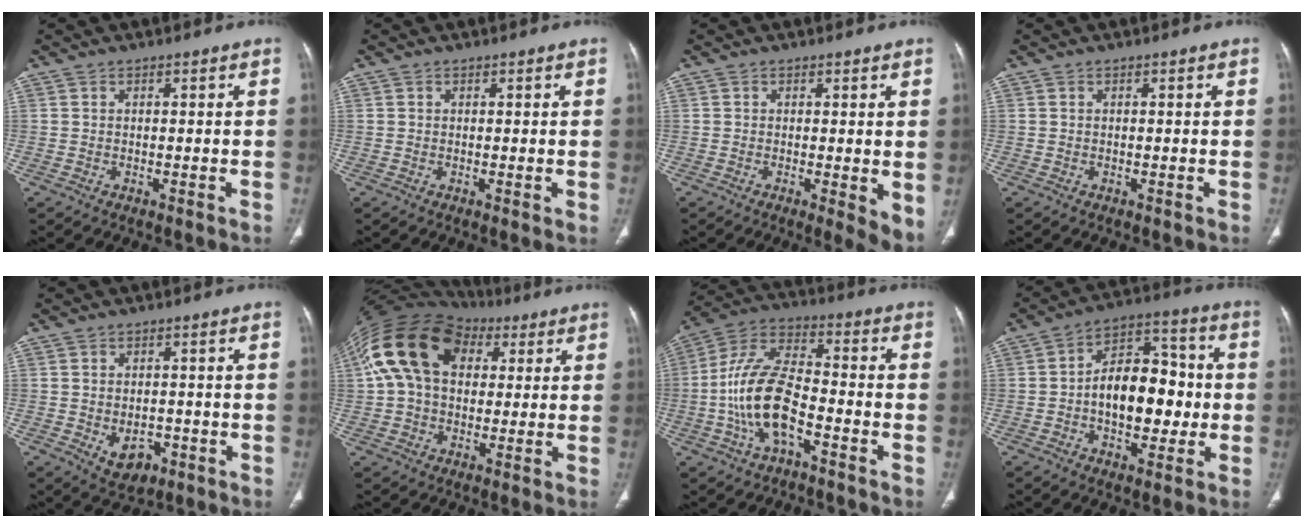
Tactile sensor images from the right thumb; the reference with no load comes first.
{"total": 0.5, "force": [0.2, 0.1, 0.5], "torque": [-0.012, -0.004, 0.002]}
{"total": 5.0, "force": [-0.2, 1.5, 4.7], "torque": [-0.064, -0.015, -0.006]}
{"total": 0.0}
{"total": 5.5, "force": [-1.9, 3.8, 3.6], "torque": [-0.040, 0.008, -0.015]}
{"total": 18.7, "force": [5.3, 12.9, 12.4], "torque": [-0.240, 0.039, 0.089]}
{"total": 14.1, "force": [-4.5, 6.6, 11.6], "torque": [-0.232, 0.043, -0.086]}
{"total": 14.7, "force": [-1.5, 9.1, 11.5], "torque": [-0.139, 0.035, -0.026]}